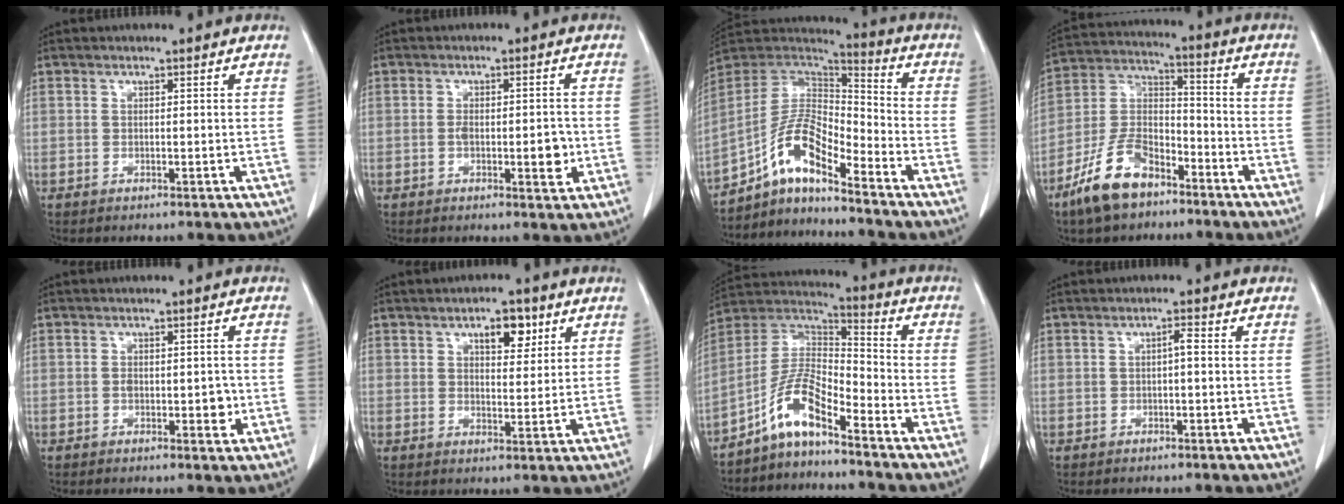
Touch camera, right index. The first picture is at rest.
{"total": 5.0, "force": [-1.0, 1.7, 4.6], "torque": [-0.069, 0.000, -0.010]}
{"total": 11.3, "force": [-7.7, 2.6, 7.9], "torque": [-0.158, 0.028, -0.141]}
{"total": 12.4, "force": [-8.3, 5.7, 7.2], "torque": [-0.154, 0.006, -0.163]}
{"total": 3.1, "force": [-0.7, 1.6, 2.6], "torque": [-0.032, 0.004, -0.004]}
{"total": 5.2, "force": [2.7, 2.3, 3.8], "torque": [-0.058, 0.003, 0.042]}
{"total": 9.1, "force": [-6.4, 2.1, 6.2], "torque": [-0.133, 0.025, -0.125]}
{"total": 1.2, "force": [-0.1, 0.2, 1.2], "torque": [-0.019, 0.004, -0.002]}